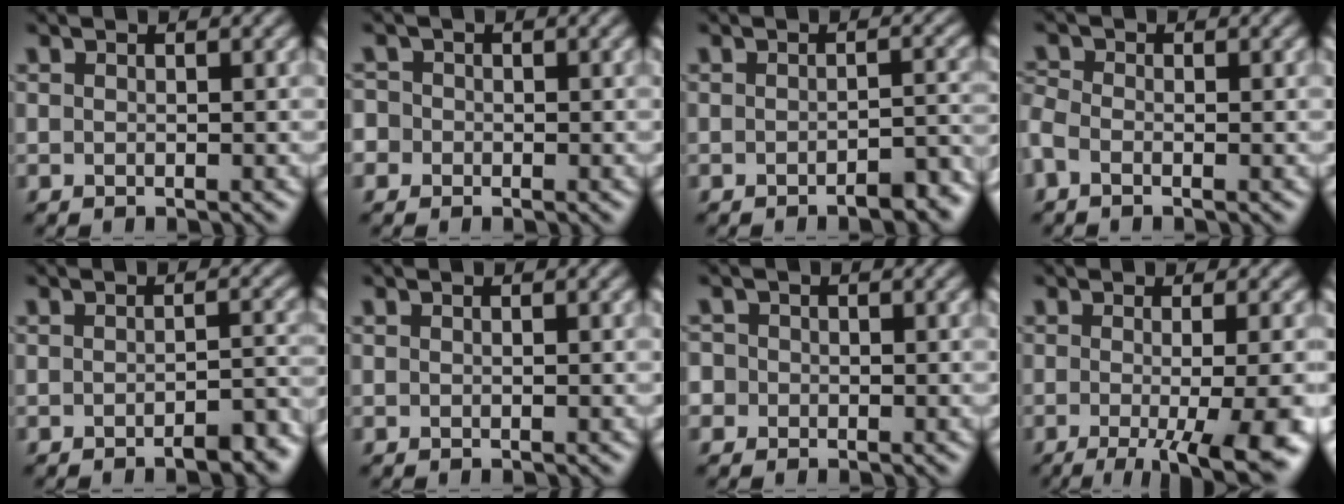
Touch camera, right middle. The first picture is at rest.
{"total": 2.4, "force": [-0.8, 2.3, 0.4], "torque": [0.007, 0.011, -0.034]}
{"total": 2.8, "force": [-2.1, 0.9, 1.6], "torque": [-0.019, 0.008, -0.027]}
{"total": 1.7, "force": [-0.9, 1.0, 1.0], "torque": [-0.030, -0.002, -0.032]}
{"total": 3.1, "force": [-2.2, 0.9, 1.9], "torque": [-0.023, 0.006, -0.030]}
{"total": 0.0}
{"total": 2.2, "force": [-0.5, 2.1, 0.4], "torque": [0.005, 0.010, -0.028]}
{"total": 10.5, "force": [-3.4, 3.2, 9.3], "torque": [-0.110, -0.019, -0.041]}